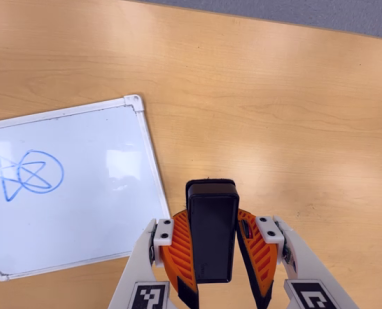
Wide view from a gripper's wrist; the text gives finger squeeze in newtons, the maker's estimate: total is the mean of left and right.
{"total": 8.8, "left": 7.6, "right": 10.1}